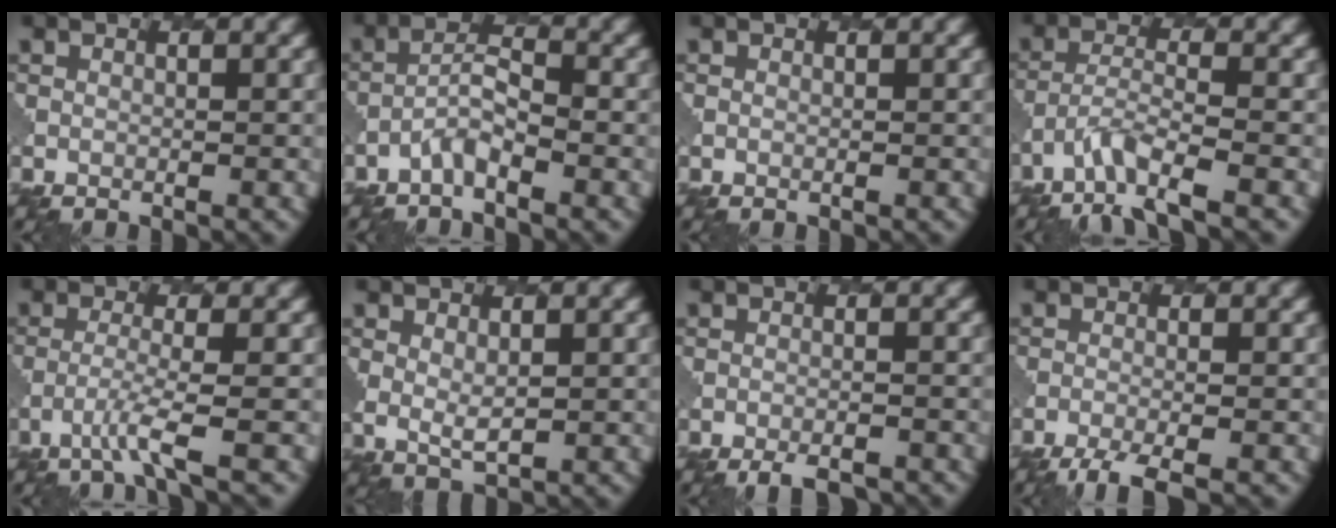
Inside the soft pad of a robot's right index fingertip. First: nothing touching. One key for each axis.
{"total": 2.0, "fx": -1.5, "fy": 0.5, "fz": 1.3, "tx": -0.030, "ty": 0.008, "tz": -0.034}
{"total": 0.0}
{"total": 4.3, "fx": -3.1, "fy": 0.9, "fz": 2.9, "tx": -0.056, "ty": -0.006, "tz": -0.065}
{"total": 2.7, "fx": -1.5, "fy": 0.1, "fz": 2.3, "tx": -0.041, "ty": -0.001, "tz": -0.044}
{"total": 2.1, "fx": 0.8, "fy": 1.1, "fz": 1.6, "tx": -0.032, "ty": -0.009, "tz": 0.021}
{"total": 3.5, "fx": -3.0, "fy": 0.7, "fz": 1.5, "tx": -0.021, "ty": -0.006, "tz": -0.046}
{"total": 3.1, "fx": -2.4, "fy": 0.5, "fz": 1.9, "tx": -0.031, "ty": -0.005, "tz": -0.052}